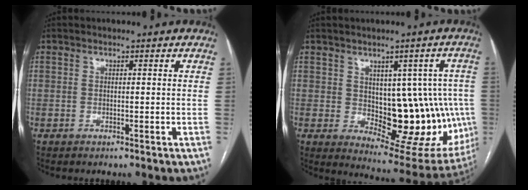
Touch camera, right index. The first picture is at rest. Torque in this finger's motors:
{"motor_torque": [0.93, 0.57, 0.31, 0.08]}